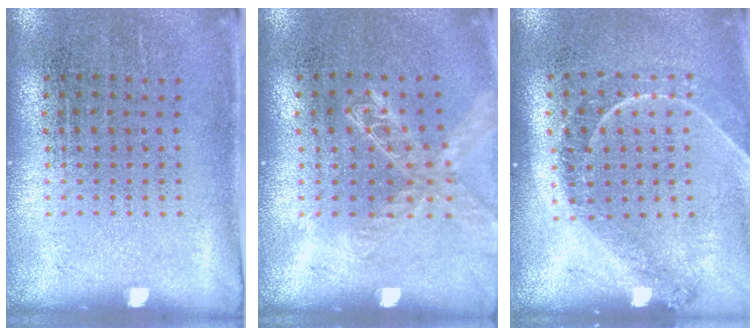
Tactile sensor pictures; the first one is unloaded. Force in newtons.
{"total": 1.4, "press": 1.4, "slide": 0.1}
{"total": 1.2, "press": 1.2, "slide": 0.2}